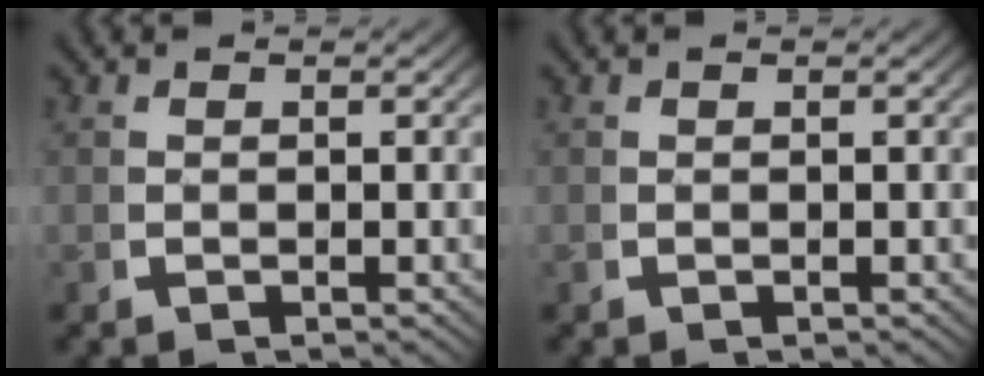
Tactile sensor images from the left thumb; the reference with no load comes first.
{"total": 0.0}